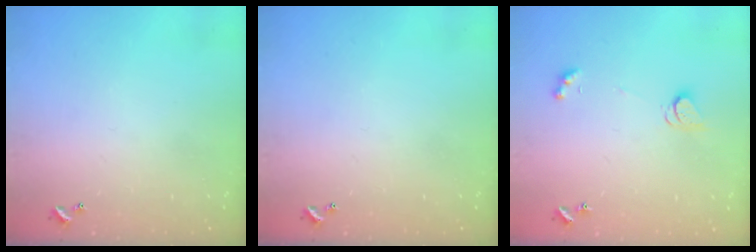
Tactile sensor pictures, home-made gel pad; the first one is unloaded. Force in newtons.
{"total": 0.0}
{"total": 2.5, "press": 2.4, "slide": 0.3}